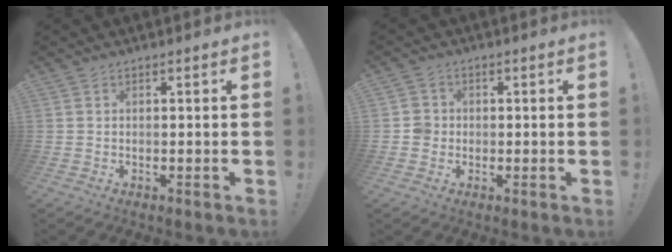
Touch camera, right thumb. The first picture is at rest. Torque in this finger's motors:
{"motor_torque": [0.03, 0.02, 0.24, -0.11, -0.03]}